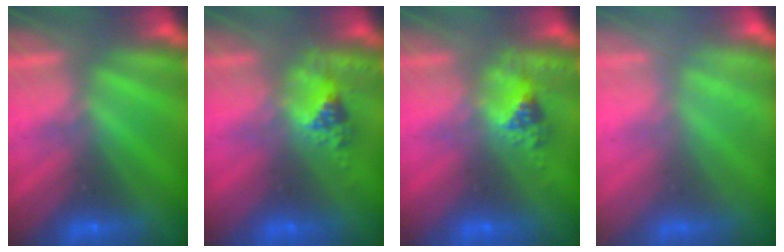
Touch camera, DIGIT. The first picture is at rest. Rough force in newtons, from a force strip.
{"total": 2.4}
{"total": 2.4}
{"total": 2.4}